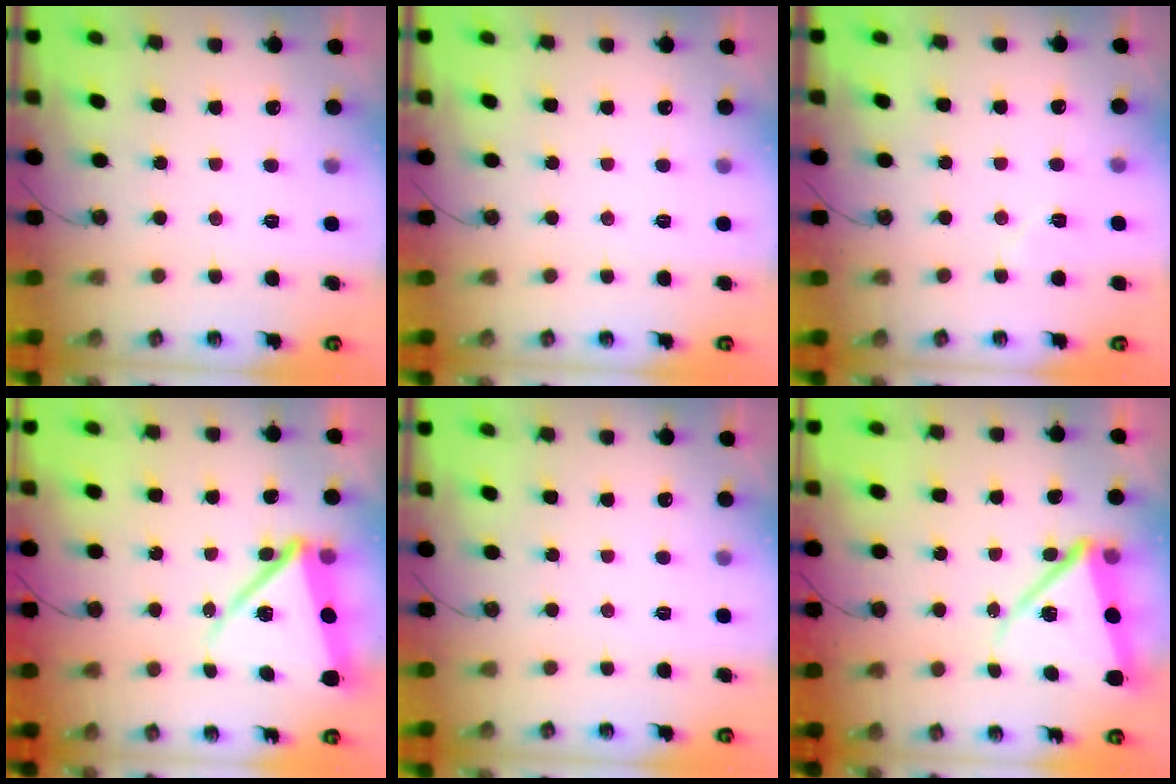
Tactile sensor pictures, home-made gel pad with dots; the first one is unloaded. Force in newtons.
{"total": 0.0}
{"total": 5.1, "press": 4.9, "slide": 1.4}
{"total": 14.3, "press": 14.2, "slide": 1.6}
{"total": 0.0}
{"total": 12.6, "press": 12.6, "slide": 1.2}